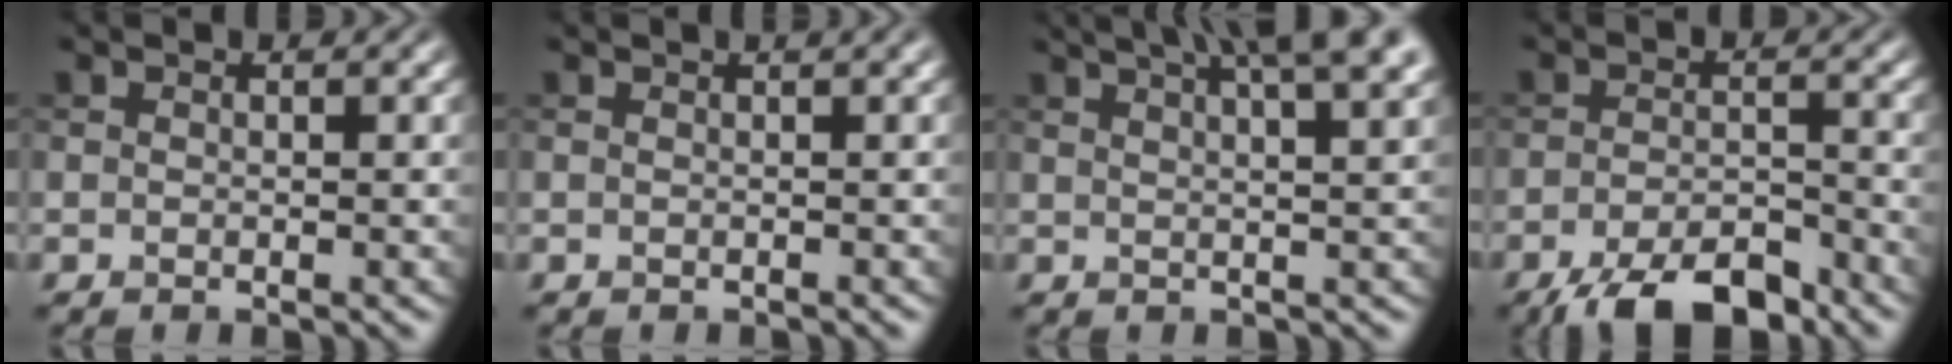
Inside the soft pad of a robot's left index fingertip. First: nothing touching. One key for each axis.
{"total": 1.6, "fx": 0.5, "fy": 0.5, "fz": 1.4, "tx": -0.013, "ty": 0.005, "tz": -0.003}
{"total": 10.5, "fx": 6.5, "fy": 3.4, "fz": 7.5, "tx": -0.064, "ty": 0.050, "tz": 0.055}
{"total": 6.5, "fx": -4.8, "fy": 1.9, "fz": 3.9, "tx": -0.062, "ty": -0.003, "tz": -0.084}